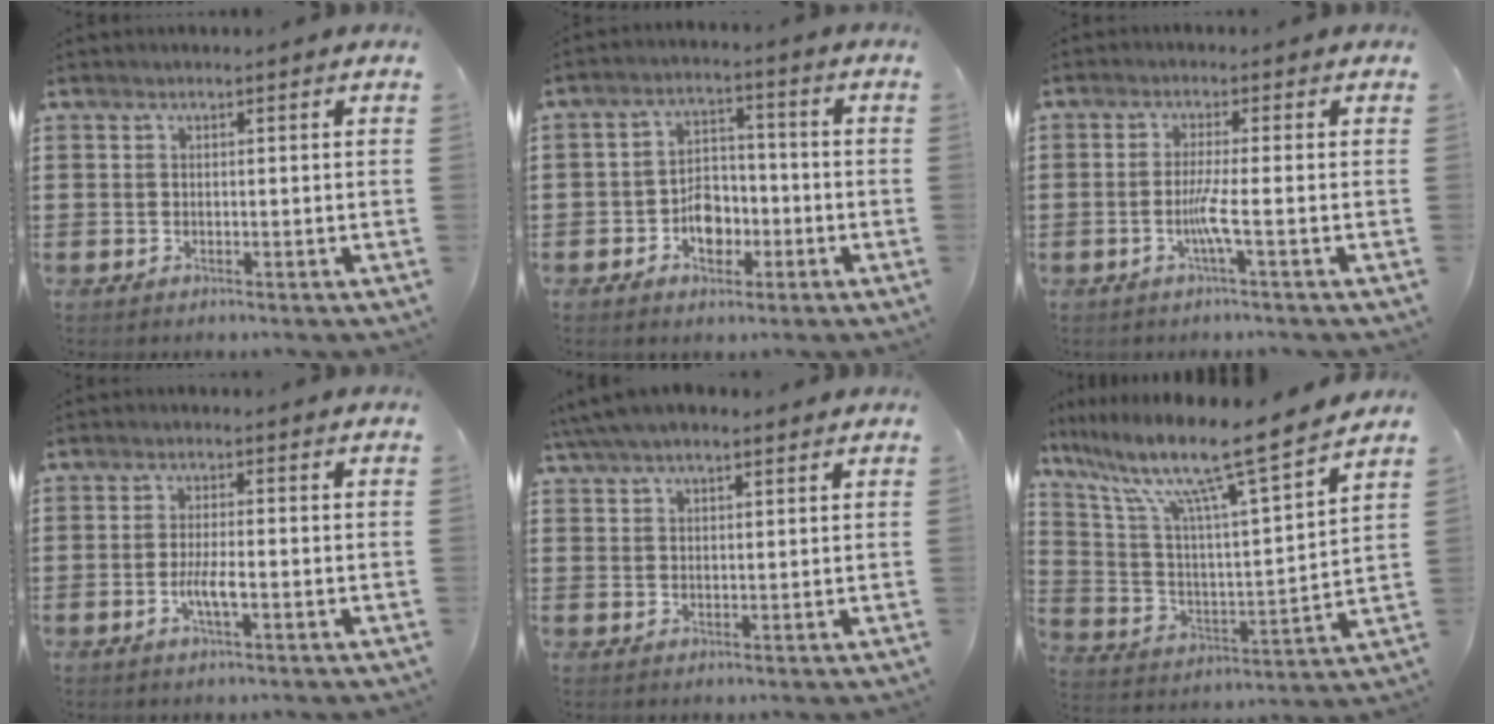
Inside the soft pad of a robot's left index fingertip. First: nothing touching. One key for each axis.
{"total": 5.3, "fx": -2.1, "fy": 3.7, "fz": 3.2, "tx": -0.052, "ty": 0.008, "tz": -0.039}
{"total": 4.0, "fx": -1.2, "fy": -0.5, "fz": 3.8, "tx": -0.083, "ty": -0.013, "tz": -0.030}
{"total": 3.7, "fx": -1.0, "fy": 0.7, "fz": 3.5, "tx": -0.073, "ty": -0.005, "tz": -0.022}
{"total": 4.7, "fx": 3.7, "fy": 1.4, "fz": 2.6, "tx": -0.059, "ty": 0.002, "tz": 0.068}
{"total": 13.1, "fx": 10.1, "fy": 0.2, "fz": 8.3, "tx": -0.187, "ty": -0.068, "tz": 0.158}